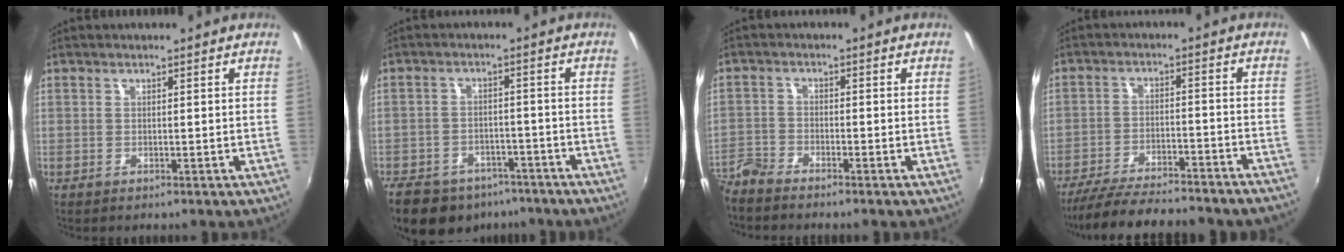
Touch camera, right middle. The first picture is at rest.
{"total": 16.5, "force": [-11.9, 9.3, 6.7], "torque": [-0.166, -0.004, -0.163]}
{"total": 4.2, "force": [-4.1, 0.6, 0.6], "torque": [-0.023, -0.010, -0.092]}
{"total": 19.2, "force": [-16.9, 2.3, 8.7], "torque": [-0.171, -0.034, -0.249]}